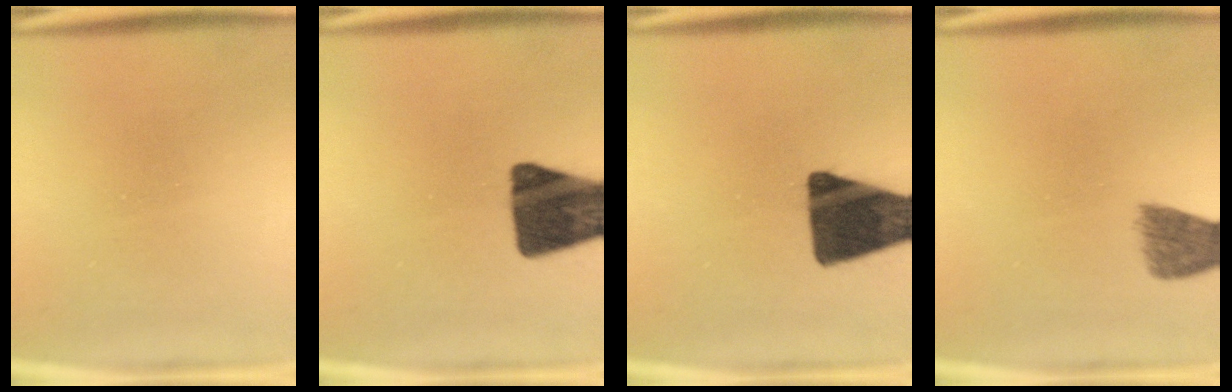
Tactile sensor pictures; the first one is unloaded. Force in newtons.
{"total": 14.3}
{"total": 16.1}
{"total": 5.1}